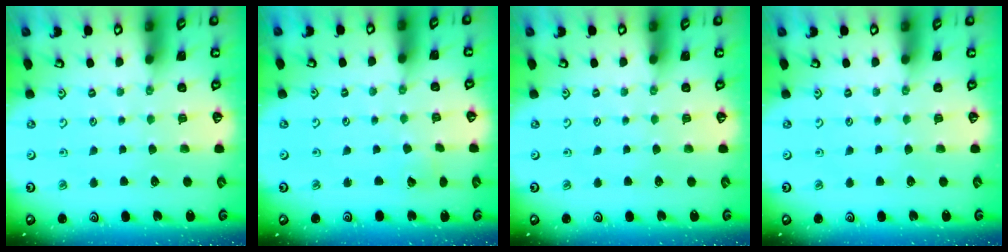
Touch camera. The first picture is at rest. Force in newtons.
{"total": 1.4, "press": 1.4, "slide": 0.1}
{"total": 0.0}
{"total": 0.0}